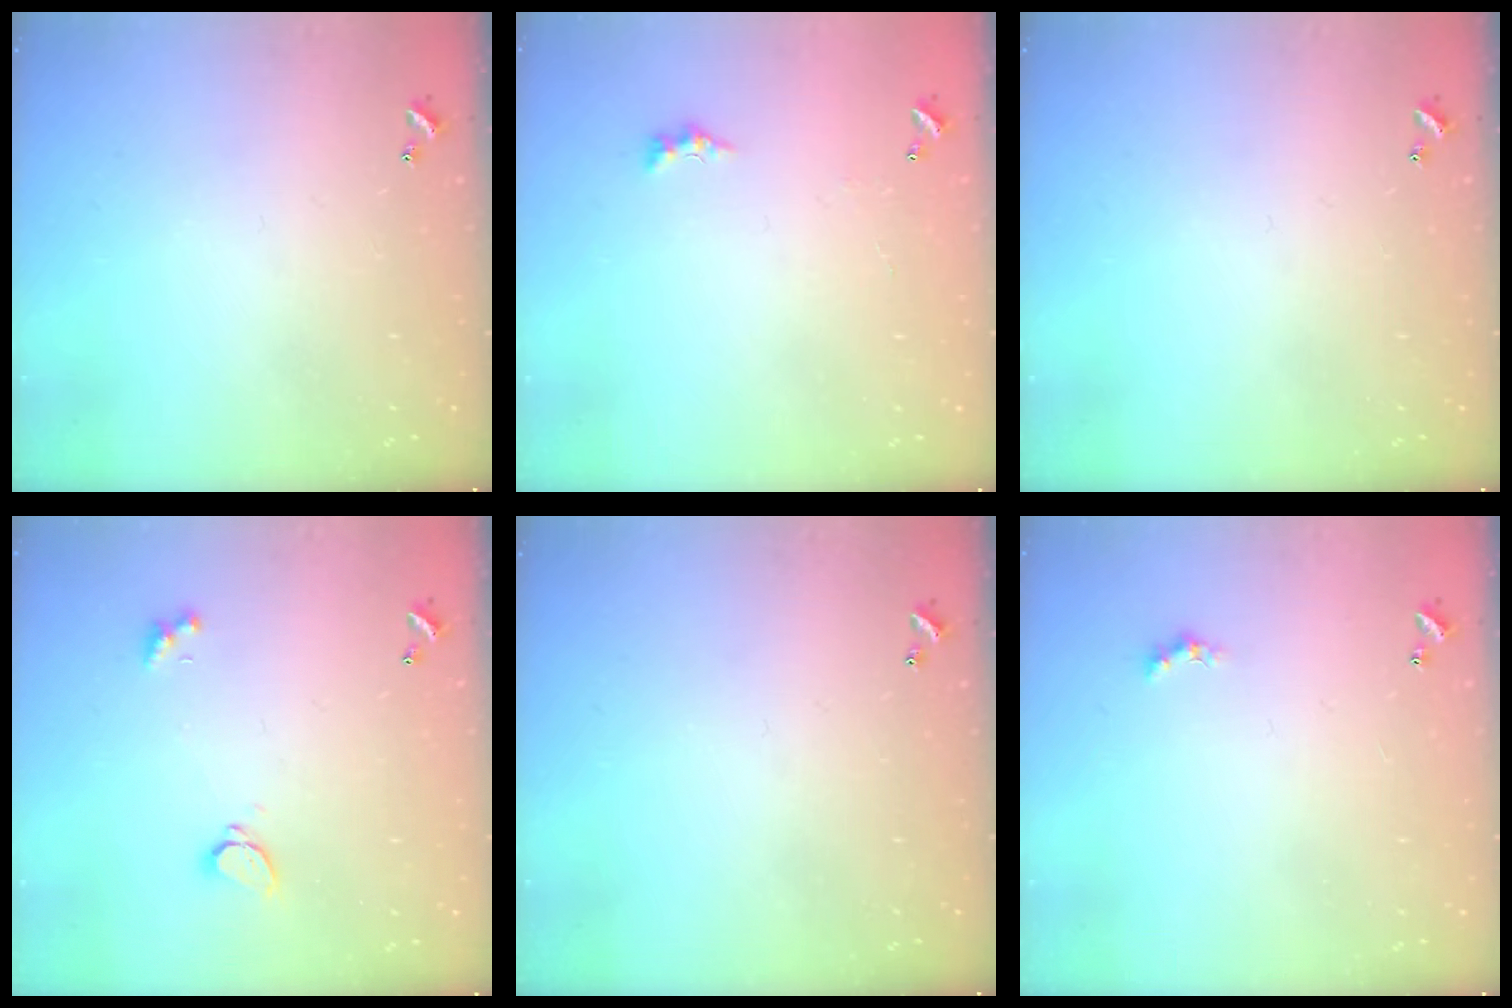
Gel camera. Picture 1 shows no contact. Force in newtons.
{"total": 1.3, "press": 1.2, "slide": 0.5}
{"total": 0.0}
{"total": 1.7, "press": 1.6, "slide": 0.3}
{"total": 0.0}
{"total": 0.0}